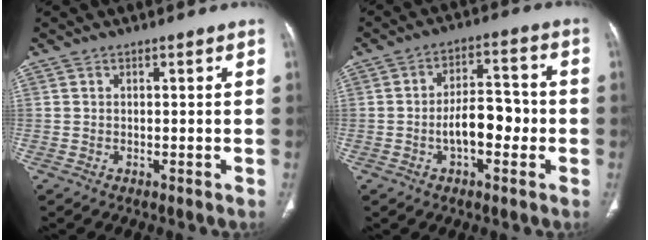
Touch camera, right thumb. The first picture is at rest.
{"total": 8.8, "force": [-2.0, 4.7, 7.2], "torque": [-0.103, 0.033, -0.036]}